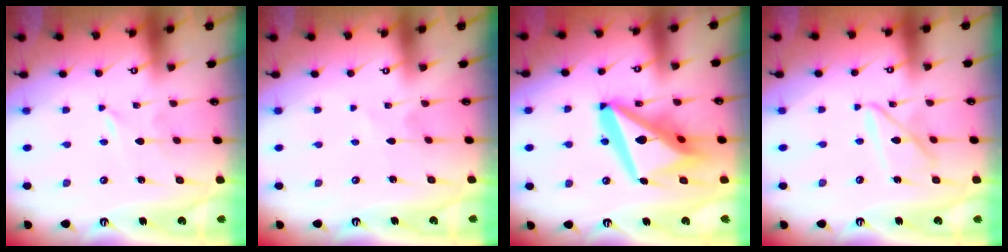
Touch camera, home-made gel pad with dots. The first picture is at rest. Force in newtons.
{"total": 2.5, "press": 2.5, "slide": 0.3}
{"total": 20.2, "press": 20.0, "slide": 2.3}
{"total": 9.0, "press": 9.0, "slide": 0.7}